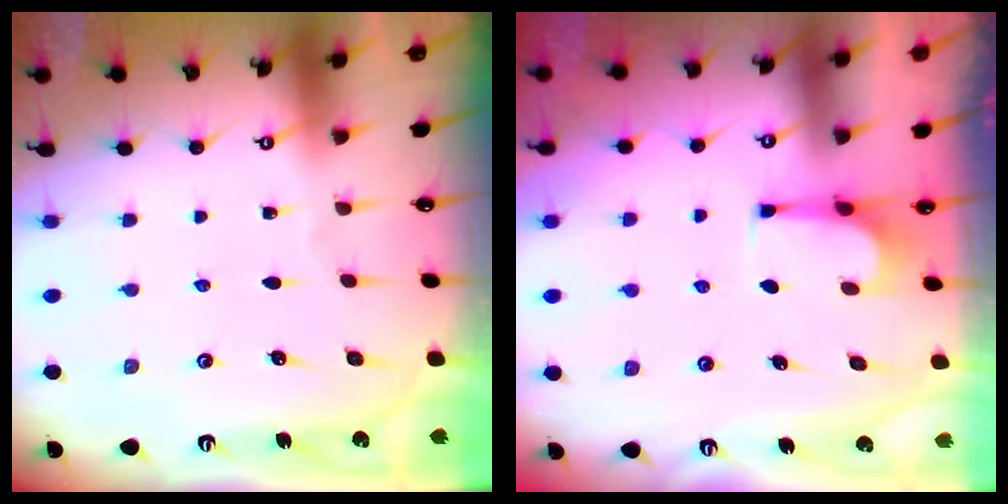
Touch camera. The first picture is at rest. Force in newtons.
{"total": 1.4, "press": 1.4, "slide": 0.4}